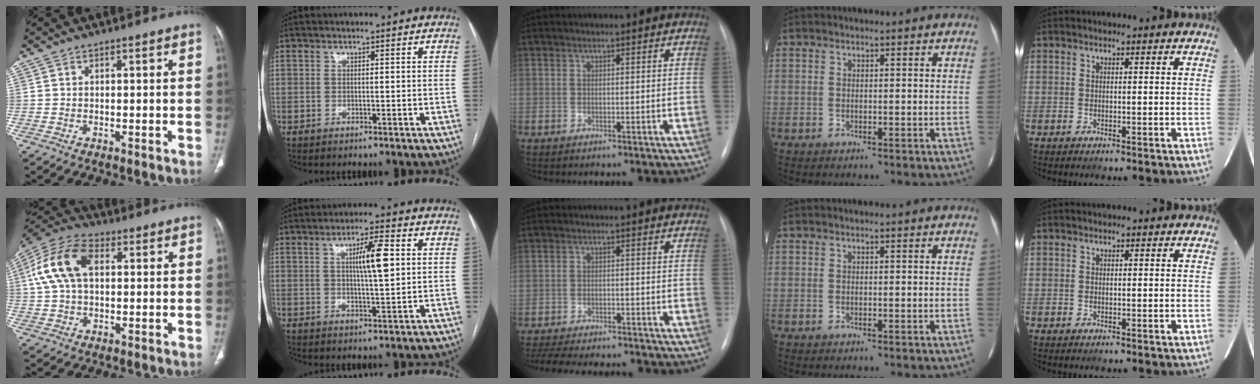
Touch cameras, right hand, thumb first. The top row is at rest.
{"thumb": {"total": 12.8, "force": [2.7, 7.8, 9.7], "torque": [-0.201, 0.028, 0.045]}, "index": {"total": 6.9, "force": [1.6, 0.8, 6.7], "torque": [-0.113, 0.006, 0.027]}, "middle": {"total": 14.3, "force": [-12.9, 2.8, 5.4], "torque": [-0.114, -0.010, -0.178]}}